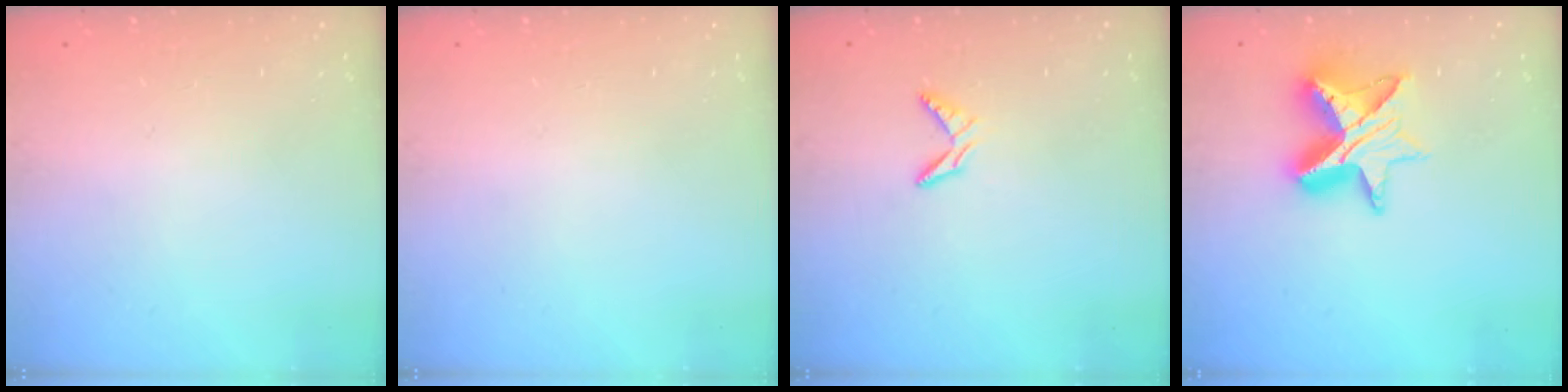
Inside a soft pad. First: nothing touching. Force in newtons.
{"total": 0.0}
{"total": 3.9, "press": 3.9, "slide": 0.3}
{"total": 12.3, "press": 12.3, "slide": 0.7}